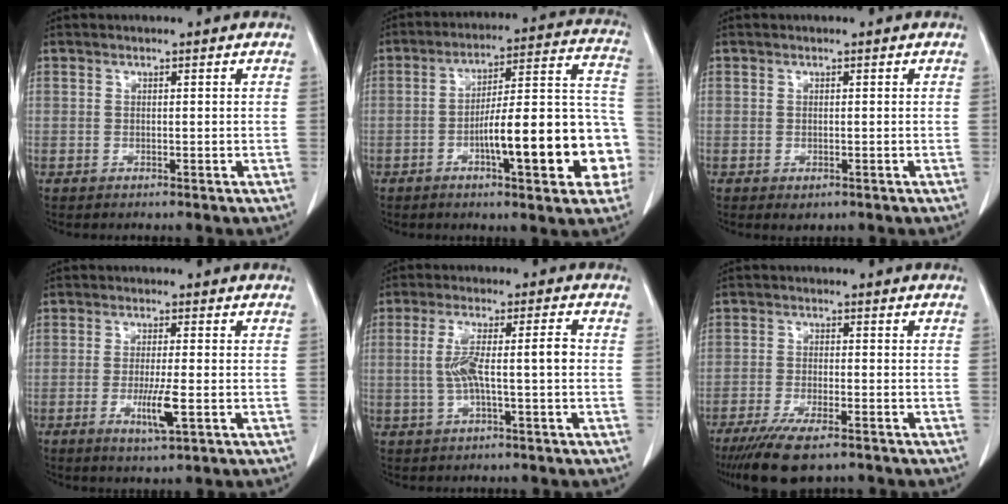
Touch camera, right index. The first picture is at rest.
{"total": 18.8, "force": [-5.7, 3.6, 17.5], "torque": [-0.200, 0.039, -0.074]}
{"total": 1.2, "force": [-0.6, 0.7, 0.7], "torque": [-0.008, -0.001, -0.002]}
{"total": 5.1, "force": [-1.6, 0.2, 4.8], "torque": [-0.094, -0.012, -0.026]}
{"total": 7.1, "force": [-0.4, 0.8, 7.1], "torque": [-0.142, 0.017, -0.006]}
{"total": 9.3, "force": [-6.7, 1.9, 6.0], "torque": [-0.101, -0.019, -0.105]}